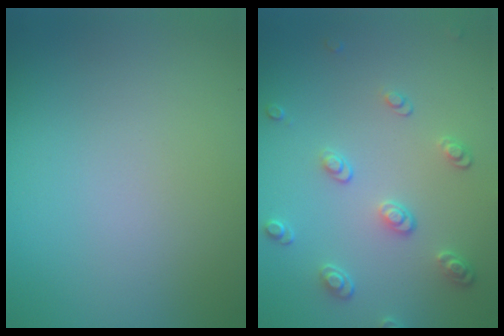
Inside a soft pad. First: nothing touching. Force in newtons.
{"total": 2.8, "press": 2.5, "slide": 1.1}